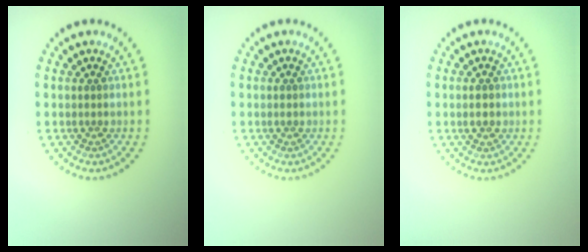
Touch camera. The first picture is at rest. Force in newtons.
{"total": 0.6, "press": 0.6, "slide": 0.0}
{"total": 1.8, "press": 1.8, "slide": 0.1}